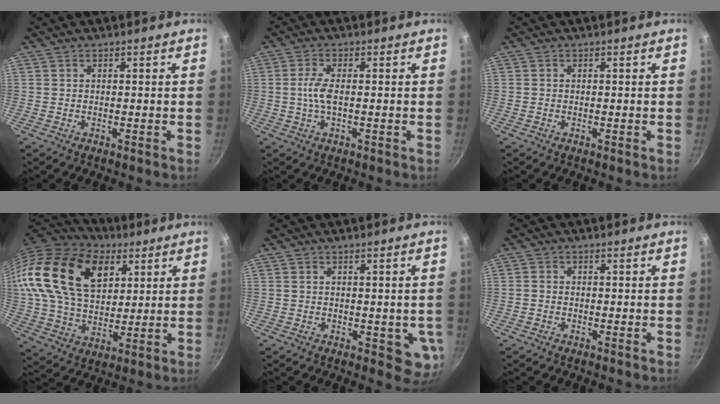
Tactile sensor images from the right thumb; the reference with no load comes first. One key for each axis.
{"total": 4.0, "fx": -0.2, "fy": 1.4, "fz": 3.7, "tx": -0.088, "ty": 0.004, "tz": -0.008}
{"total": 0.0}
{"total": 25.8, "fx": 10.9, "fy": 16.0, "fz": 17.0, "tx": -0.307, "ty": -0.011, "tz": 0.192}
{"total": 6.3, "fx": -0.5, "fy": 3.4, "fz": 5.3, "tx": -0.045, "ty": -0.003, "tz": -0.001}
{"total": 1.1, "fx": -0.4, "fy": 0.9, "fz": 0.4, "tx": -0.006, "ty": 0.003, "tz": -0.010}